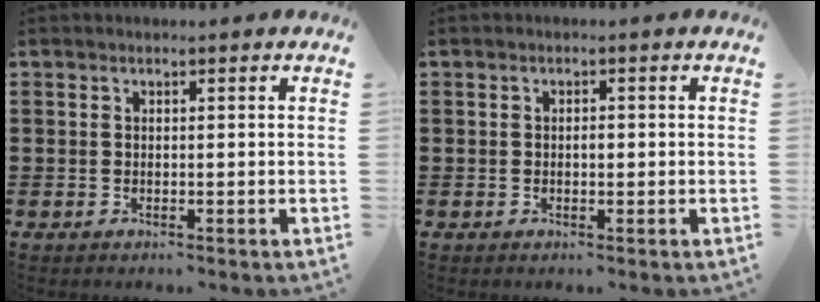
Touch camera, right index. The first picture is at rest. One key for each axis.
{"total": 1.1, "fx": -0.1, "fy": 0.5, "fz": 1.0, "tx": -0.020, "ty": 0.000, "tz": -0.003}